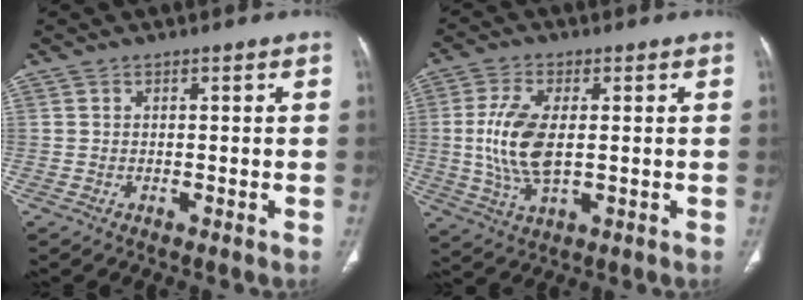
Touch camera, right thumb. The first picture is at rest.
{"total": 10.5, "force": [0.3, 5.1, 9.2], "torque": [-0.200, -0.007, 0.011]}